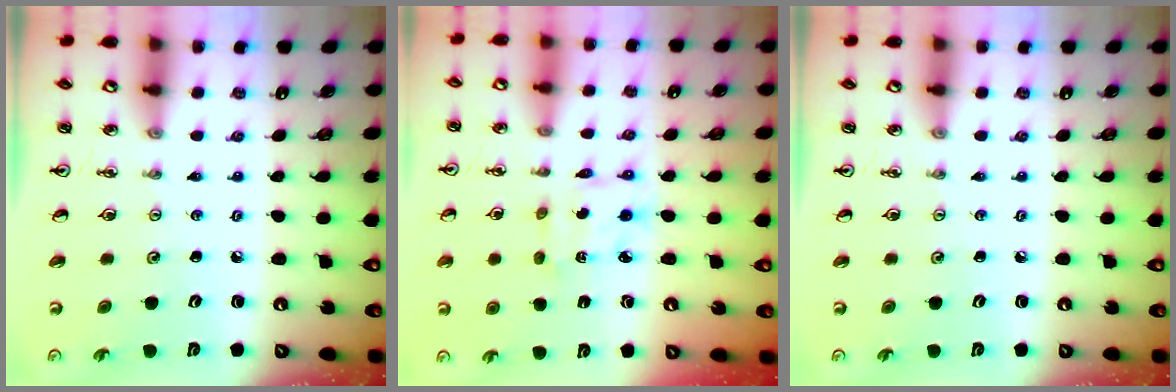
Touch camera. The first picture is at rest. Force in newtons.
{"total": 2.4, "press": 2.4, "slide": 0.2}
{"total": 0.0}